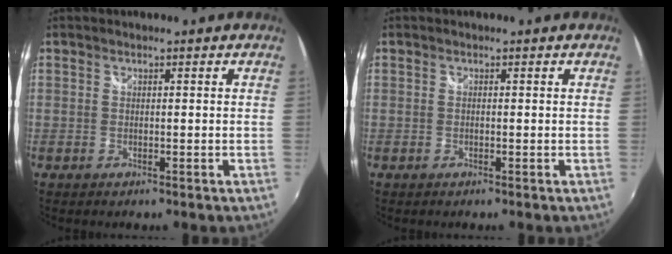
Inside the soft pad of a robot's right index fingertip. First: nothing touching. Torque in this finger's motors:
{"motor_torque": [-0.01, -0.01, 0.02, 0.00]}